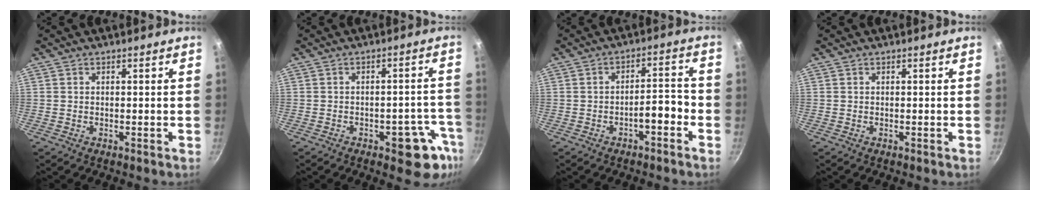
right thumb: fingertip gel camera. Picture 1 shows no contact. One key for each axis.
{"total": 9.5, "fx": -4.8, "fy": 4.7, "fz": 6.8, "tx": -0.020, "ty": 0.039, "tz": -0.055}
{"total": 5.1, "fx": -2.6, "fy": 1.9, "fz": 4.0, "tx": -0.045, "ty": 0.038, "tz": -0.034}
{"total": 0.0}